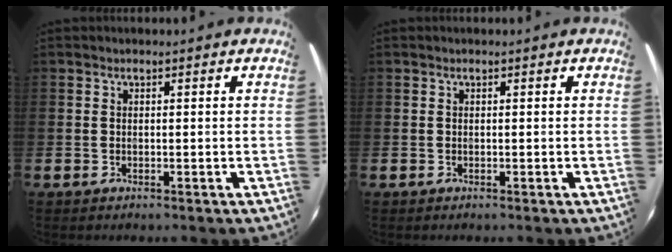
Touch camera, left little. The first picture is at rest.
{"total": 0.0}